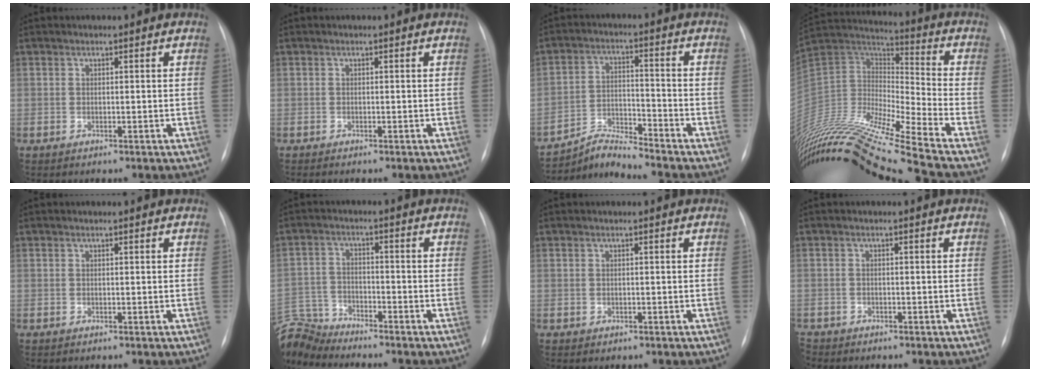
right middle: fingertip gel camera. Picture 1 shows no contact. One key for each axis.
{"total": 0.0}
{"total": 5.6, "fx": -5.4, "fy": -1.4, "fz": -0.6, "tx": -0.003, "ty": -0.007, "tz": -0.096}
{"total": 25.2, "fx": -20.8, "fy": -1.2, "fz": 14.3, "tx": -0.314, "ty": -0.019, "tz": -0.383}
{"total": 0.0}
{"total": 7.8, "fx": -7.8, "fy": 0.2, "fz": -0.3, "tx": -0.008, "ty": 0.007, "tz": -0.152}
{"total": 0.0}
{"total": 2.9, "fx": -2.5, "fy": 1.4, "fz": 0.6, "tx": -0.012, "ty": -0.004, "tz": -0.036}